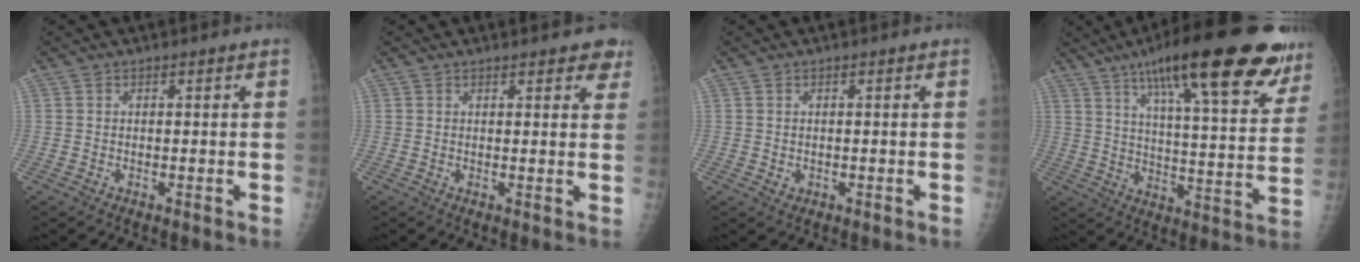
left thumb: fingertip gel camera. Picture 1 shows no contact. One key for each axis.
{"total": 4.1, "fx": 3.2, "fy": 1.7, "fz": 1.9, "tx": 0.007, "ty": -0.010, "tz": 0.031}
{"total": 1.1, "fx": -0.1, "fy": 1.0, "fz": 0.4, "tx": -0.005, "ty": 0.000, "tz": 0.002}
{"total": 27.7, "fx": 17.0, "fy": 6.9, "fz": 20.8, "tx": -0.278, "ty": -0.032, "tz": 0.245}